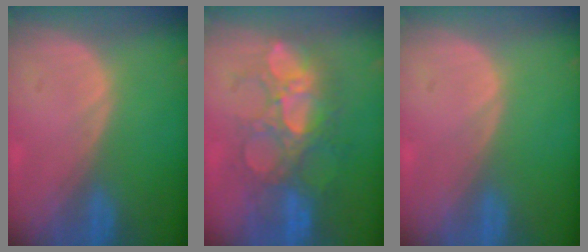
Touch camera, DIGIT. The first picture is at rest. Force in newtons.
{"total": 9.3, "press": 9.1, "slide": 2.1}
{"total": 0.0}